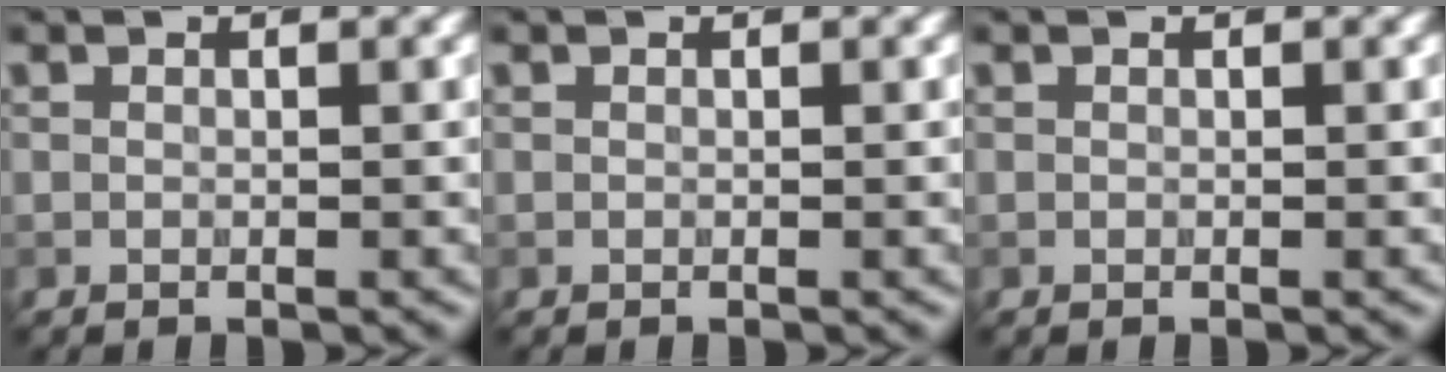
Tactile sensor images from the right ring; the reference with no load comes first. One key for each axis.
{"total": 0.0}
{"total": 0.0}